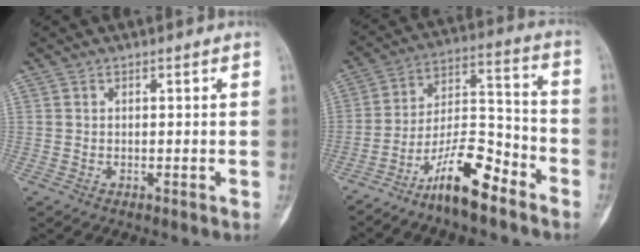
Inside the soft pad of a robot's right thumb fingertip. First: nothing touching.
{"total": 13.2, "force": [-9.1, 3.7, 8.7], "torque": [-0.152, 0.081, -0.168]}